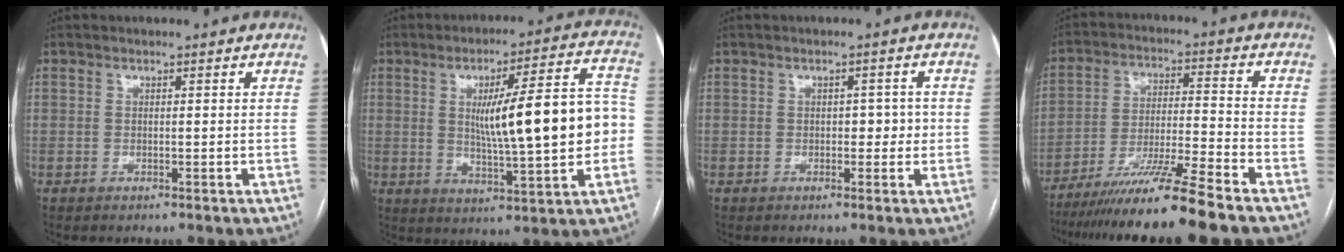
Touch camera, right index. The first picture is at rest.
{"total": 16.7, "force": [0.2, 2.3, 16.5], "torque": [-0.242, 0.024, 0.007]}
{"total": 2.5, "force": [-0.1, 1.6, 2.0], "torque": [-0.018, 0.009, -0.003]}
{"total": 13.7, "force": [-11.0, -2.1, 8.0], "torque": [-0.131, -0.026, -0.187]}